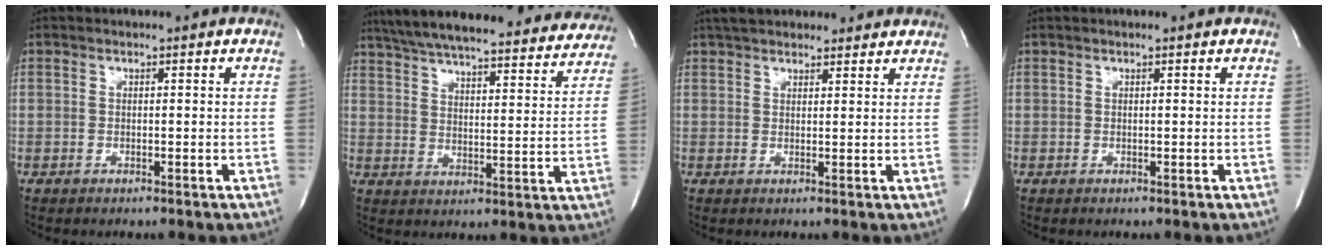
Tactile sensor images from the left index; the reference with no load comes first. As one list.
[{"total": 32.3, "force": [29.0, 6.1, 13.0], "torque": [-0.219, -0.033, 0.365]}, {"total": 11.8, "force": [10.3, 3.6, 4.3], "torque": [-0.053, 0.040, 0.142]}, {"total": 0.6, "force": [0.5, 0.0, 0.3], "torque": [-0.006, 0.004, 0.007]}]